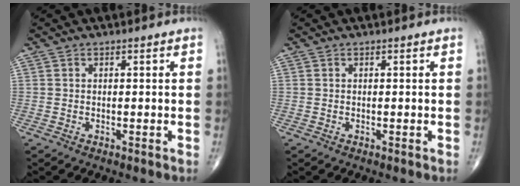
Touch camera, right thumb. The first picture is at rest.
{"total": 0.0}